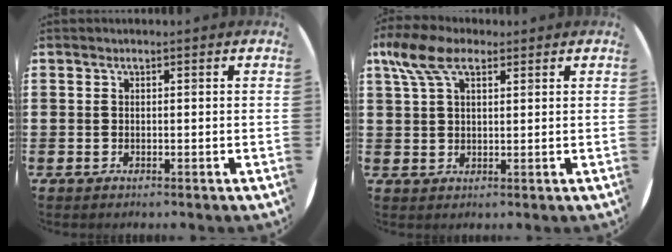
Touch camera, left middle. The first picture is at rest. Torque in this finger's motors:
{"motor_torque": [1.31, -0.84, 0.55, 0.21]}